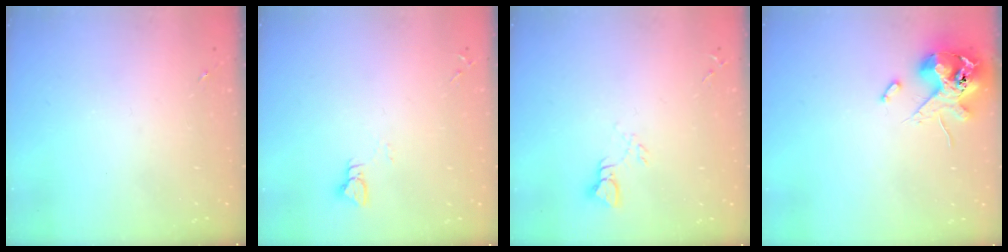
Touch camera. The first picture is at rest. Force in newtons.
{"total": 2.9, "press": 2.9, "slide": 0.3}
{"total": 3.6, "press": 3.5, "slide": 0.3}
{"total": 13.1, "press": 12.9, "slide": 2.2}